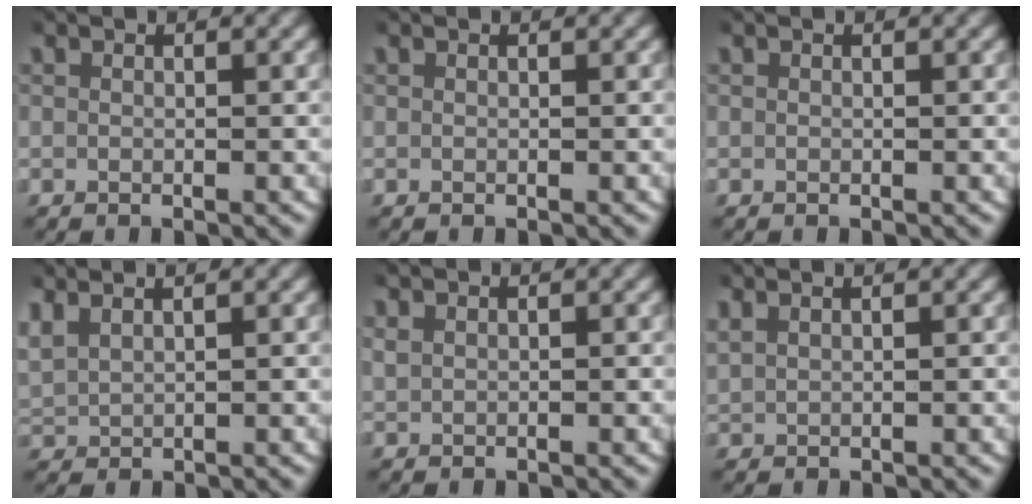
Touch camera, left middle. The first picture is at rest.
{"total": 0.0}
{"total": 0.0}
{"total": 4.0, "force": [2.4, 2.5, 1.9], "torque": [-0.054, 0.010, 0.046]}
{"total": 1.1, "force": [0.8, 0.5, 0.5], "torque": [-0.014, 0.005, 0.016]}
{"total": 2.2, "force": [1.8, 1.0, 0.9], "torque": [-0.019, 0.009, 0.033]}